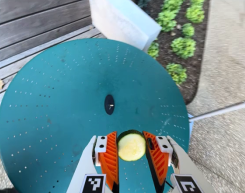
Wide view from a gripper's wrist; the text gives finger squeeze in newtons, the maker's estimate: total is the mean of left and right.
{"total": 13.2, "left": 13.3, "right": 13.2}